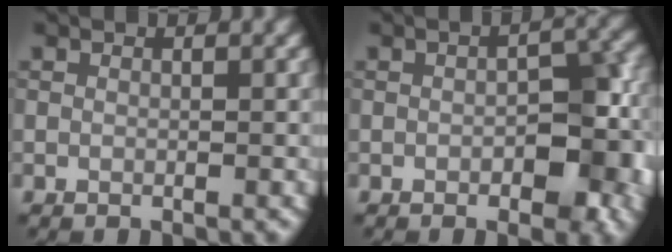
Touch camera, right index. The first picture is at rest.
{"total": 6.3, "force": [-1.6, 3.1, 5.3], "torque": [-0.055, 0.006, -0.023]}